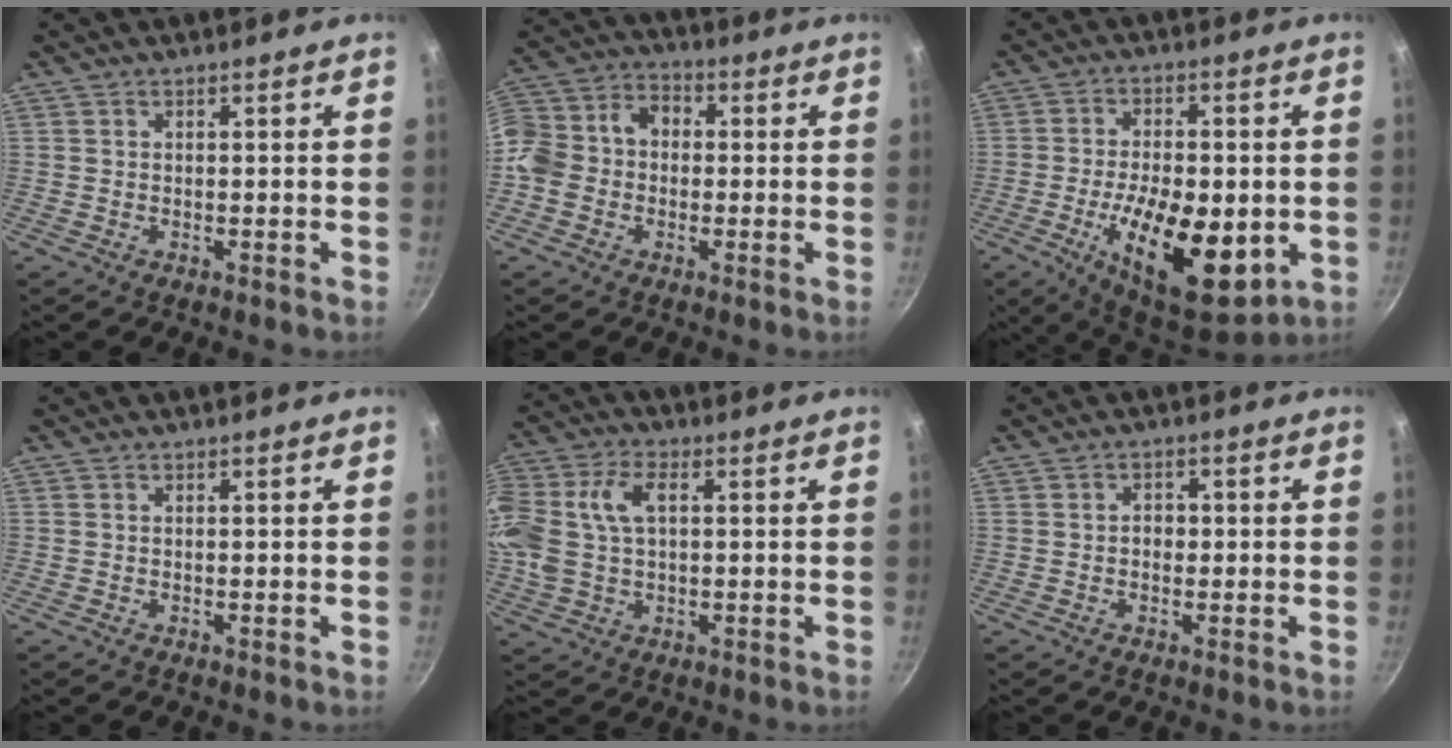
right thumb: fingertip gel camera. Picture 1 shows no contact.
{"total": 11.6, "force": [-0.8, 9.4, 6.7], "torque": [-0.116, 0.044, -0.026]}
{"total": 19.4, "force": [-4.7, 8.9, 16.6], "torque": [-0.256, -0.008, -0.056]}
{"total": 0.0}
{"total": 16.9, "force": [2.7, 10.6, 12.9], "torque": [-0.326, 0.024, 0.052]}
{"total": 2.1, "force": [-0.2, 1.7, 1.3], "torque": [-0.006, 0.007, -0.007]}